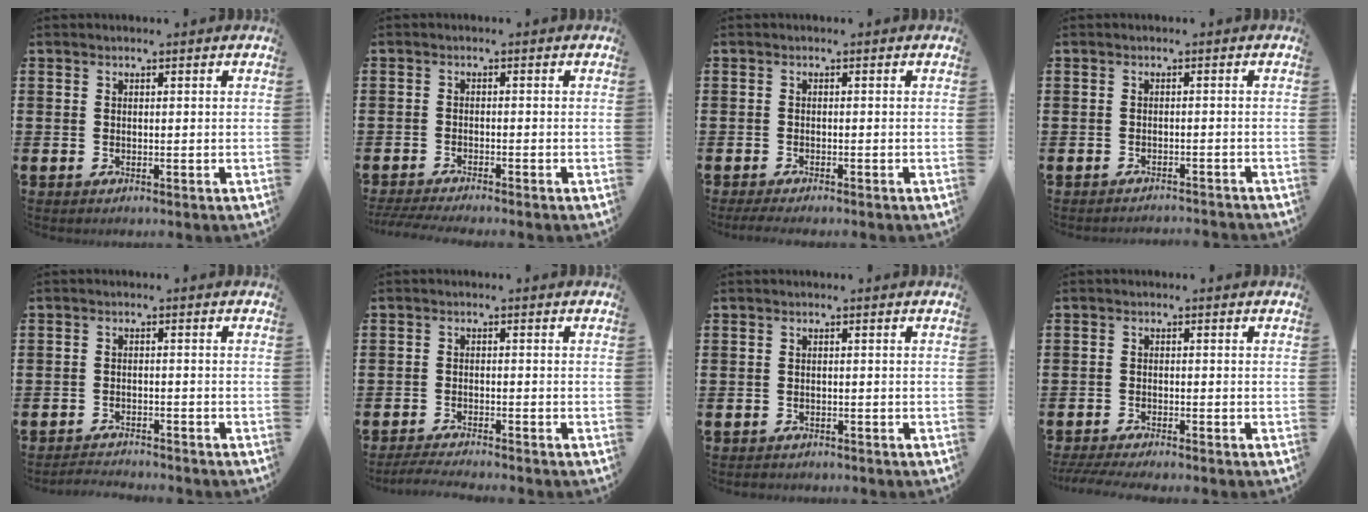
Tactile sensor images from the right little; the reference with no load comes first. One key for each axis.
{"total": 1.2, "fx": -1.1, "fy": -0.1, "fz": 0.5, "tx": -0.006, "ty": 0.005, "tz": -0.021}
{"total": 1.1, "fx": -0.8, "fy": 0.1, "fz": 0.8, "tx": -0.012, "ty": -0.002, "tz": -0.016}
{"total": 0.7, "fx": -0.6, "fy": -0.2, "fz": -0.2, "tx": 0.001, "ty": 0.005, "tz": -0.013}
{"total": 1.9, "fx": -1.9, "fy": -0.1, "fz": 0.0, "tx": -0.004, "ty": 0.002, "tz": -0.042}
{"total": 2.1, "fx": -2.0, "fy": -0.2, "fz": 0.5, "tx": -0.007, "ty": 0.003, "tz": -0.040}
{"total": 0.7, "fx": -0.6, "fy": 0.1, "fz": -0.1, "tx": -0.001, "ty": -0.001, "tz": -0.014}
{"total": 1.3, "fx": -1.2, "fy": 0.0, "fz": 0.6, "tx": -0.009, "ty": 0.004, "tz": -0.022}